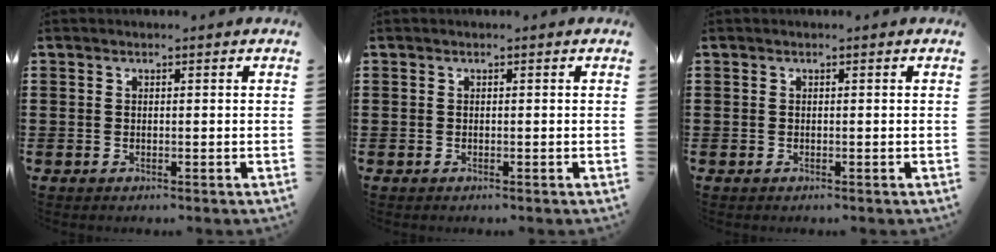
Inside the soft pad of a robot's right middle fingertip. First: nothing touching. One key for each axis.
{"total": 0.0}
{"total": 0.0}